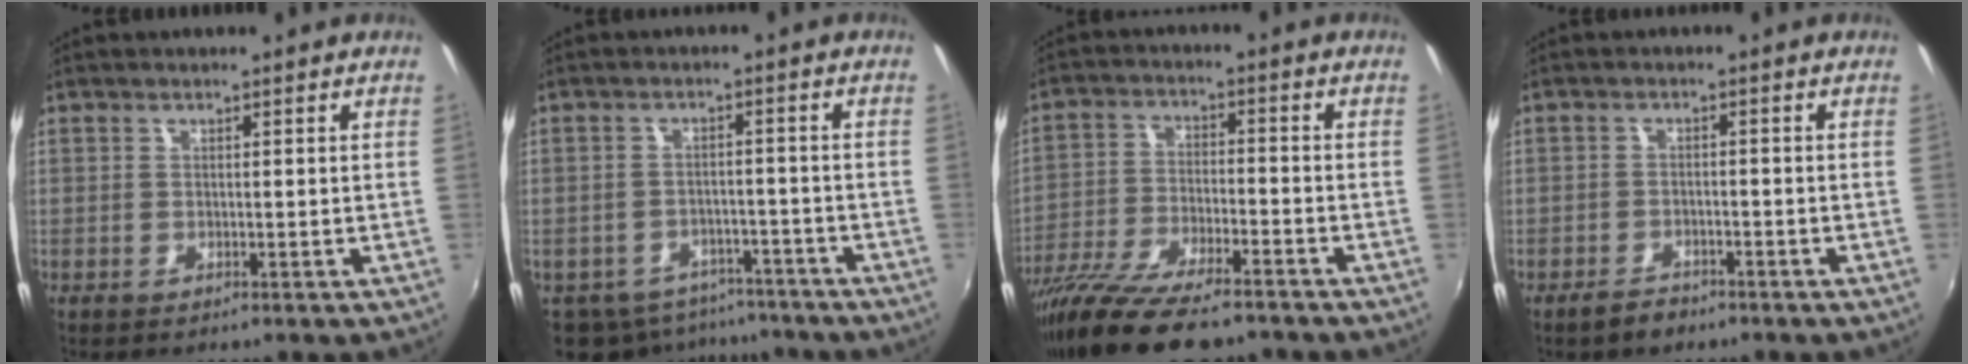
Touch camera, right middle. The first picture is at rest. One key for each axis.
{"total": 12.5, "fx": -9.4, "fy": 7.2, "fz": 4.0, "tx": -0.105, "ty": -0.004, "tz": -0.120}
{"total": 16.9, "fx": -13.6, "fy": 4.0, "fz": 9.3, "tx": -0.192, "ty": -0.041, "tz": -0.239}
{"total": 3.3, "fx": -2.6, "fy": 1.7, "fz": 1.0, "tx": -0.030, "ty": 0.004, "tz": -0.042}